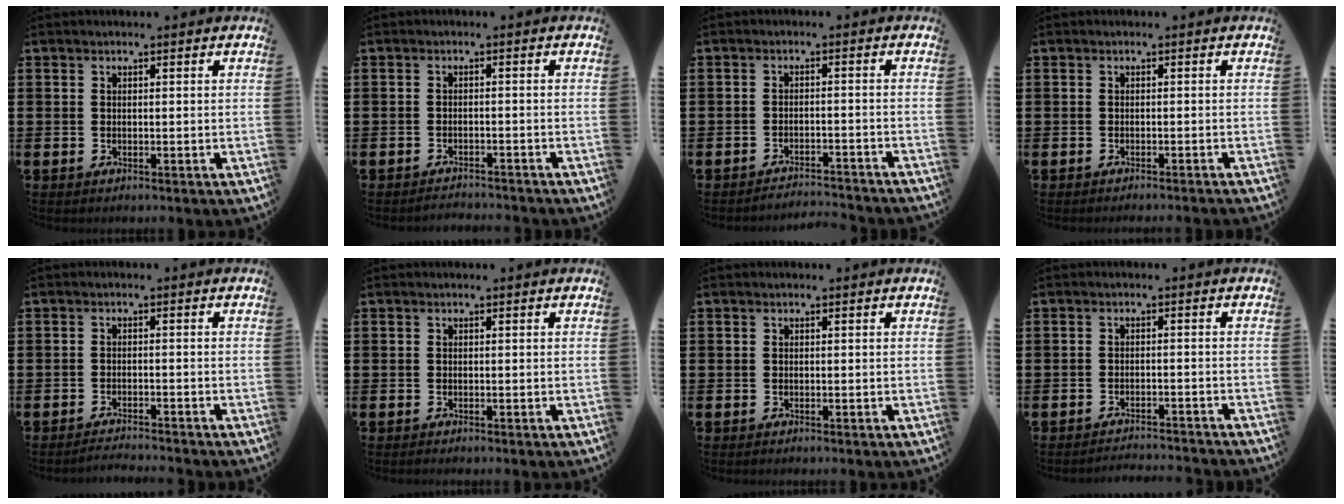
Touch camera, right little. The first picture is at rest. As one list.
[{"total": 1.4, "force": [-1.4, -0.1, -0.1], "torque": [-0.002, 0.005, -0.030]}, {"total": 2.4, "force": [-2.4, -0.2, -0.1], "torque": [-0.002, 0.006, -0.052]}, {"total": 0.7, "force": [-0.6, -0.2, 0.0], "torque": [0.001, 0.000, -0.014]}, {"total": 1.5, "force": [-1.5, -0.2, 0.1], "torque": [-0.003, 0.004, -0.030]}, {"total": 0.0}, {"total": 0.0}, {"total": 1.9, "force": [-1.8, -0.2, -0.1], "torque": [-0.001, 0.006, -0.040]}]